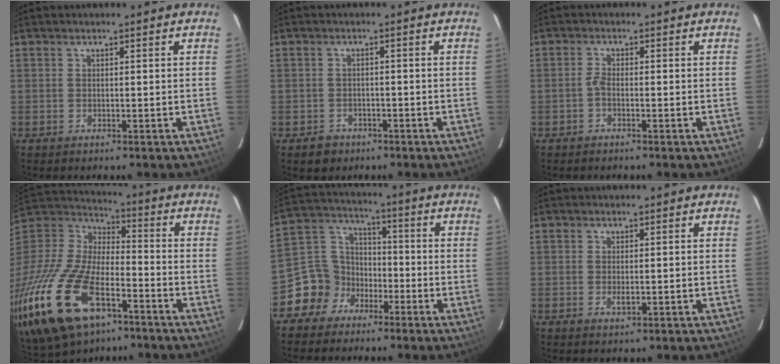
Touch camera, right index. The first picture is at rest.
{"total": 3.6, "force": [-2.0, 2.9, 0.6], "torque": [-0.020, 0.007, -0.024]}
{"total": 1.4, "force": [-0.8, 0.4, 1.1], "torque": [-0.029, 0.005, -0.020]}
{"total": 30.7, "force": [-15.9, 15.3, 21.3], "torque": [-0.486, -0.049, -0.276]}
{"total": 9.5, "force": [-5.5, 7.6, 1.3], "torque": [-0.044, 0.045, -0.108]}
{"total": 1.6, "force": [-0.3, 0.8, 1.4], "torque": [-0.028, -0.002, -0.003]}